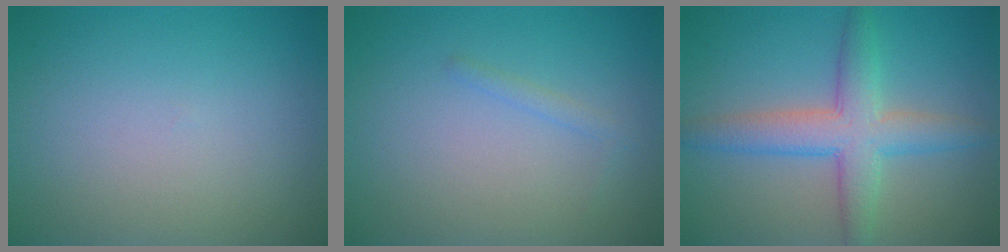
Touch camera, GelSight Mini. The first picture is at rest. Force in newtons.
{"total": 0.8, "press": 0.8, "slide": 0.0}
{"total": 5.1, "press": 5.1, "slide": 0.2}